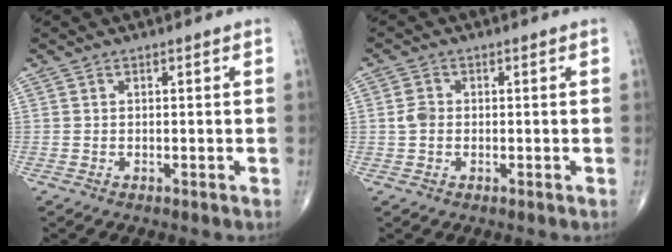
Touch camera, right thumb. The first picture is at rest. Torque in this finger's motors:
{"motor_torque": [-0.11, -0.14, 0.38, 0.24, -0.07]}